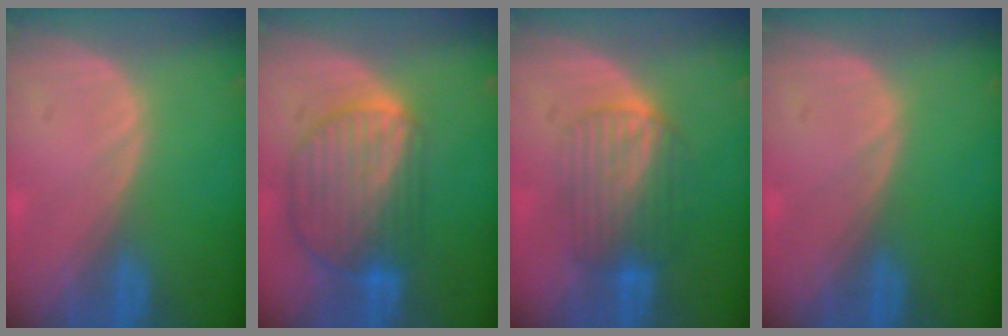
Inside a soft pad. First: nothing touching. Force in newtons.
{"total": 9.7, "press": 8.2, "slide": 5.2}
{"total": 6.6, "press": 6.5, "slide": 1.3}
{"total": 0.0}